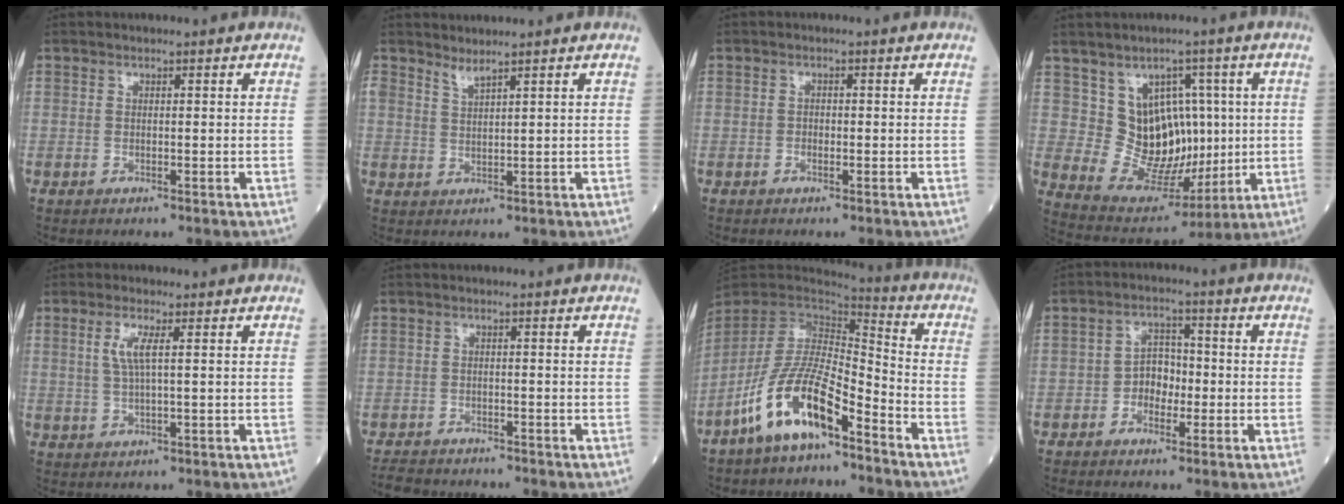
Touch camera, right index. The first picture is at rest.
{"total": 1.9, "force": [1.8, -0.3, 0.6], "torque": [-0.011, -0.008, 0.038]}
{"total": 1.0, "force": [-0.3, 0.7, 0.6], "torque": [-0.008, 0.002, -0.007]}
{"total": 11.4, "force": [2.3, 8.4, 7.2], "torque": [-0.113, 0.024, 0.063]}
{"total": 3.6, "force": [1.0, 0.3, 3.5], "torque": [-0.078, 0.001, 0.021]}
{"total": 5.1, "force": [-4.7, 1.7, 1.0], "torque": [-0.015, -0.009, -0.078]}
{"total": 13.1, "force": [-7.9, 3.5, 9.8], "torque": [-0.201, -0.005, -0.153]}
{"total": 4.6, "force": [-1.2, 3.1, 3.1], "torque": [-0.045, 0.015, -0.026]}